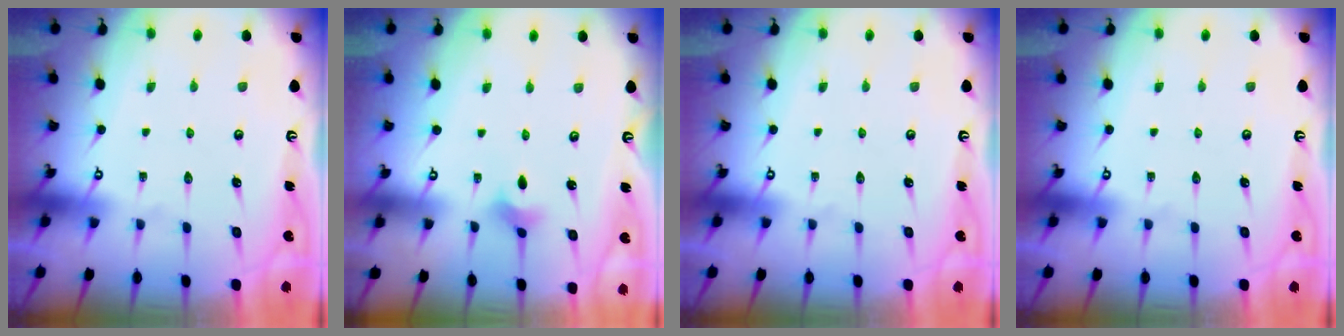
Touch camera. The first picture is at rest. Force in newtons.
{"total": 2.1, "press": 2.0, "slide": 0.5}
{"total": 0.0}
{"total": 0.0}